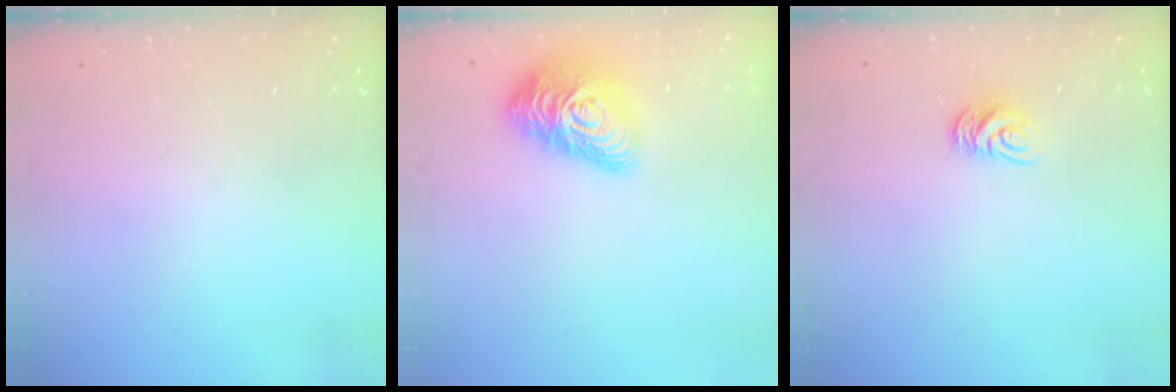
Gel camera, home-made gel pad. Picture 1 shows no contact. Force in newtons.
{"total": 16.7, "press": 16.7, "slide": 0.9}
{"total": 7.5, "press": 7.5, "slide": 0.5}